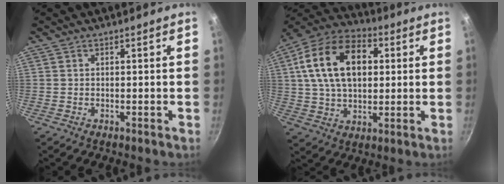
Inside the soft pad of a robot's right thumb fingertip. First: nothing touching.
{"total": 19.3, "force": [4.2, 12.4, 14.2], "torque": [-0.227, 0.017, 0.059]}